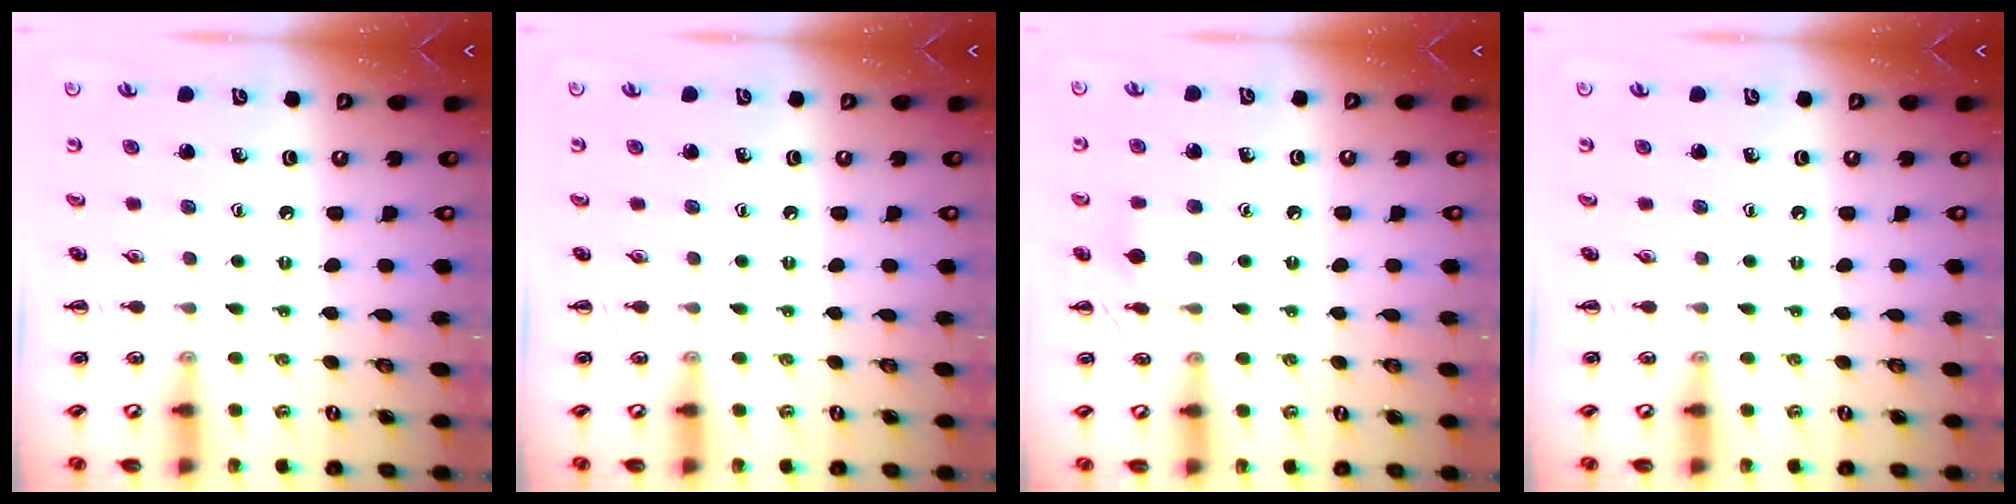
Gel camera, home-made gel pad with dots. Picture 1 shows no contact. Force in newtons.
{"total": 0.0}
{"total": 7.0, "press": 6.7, "slide": 1.7}
{"total": 0.0}